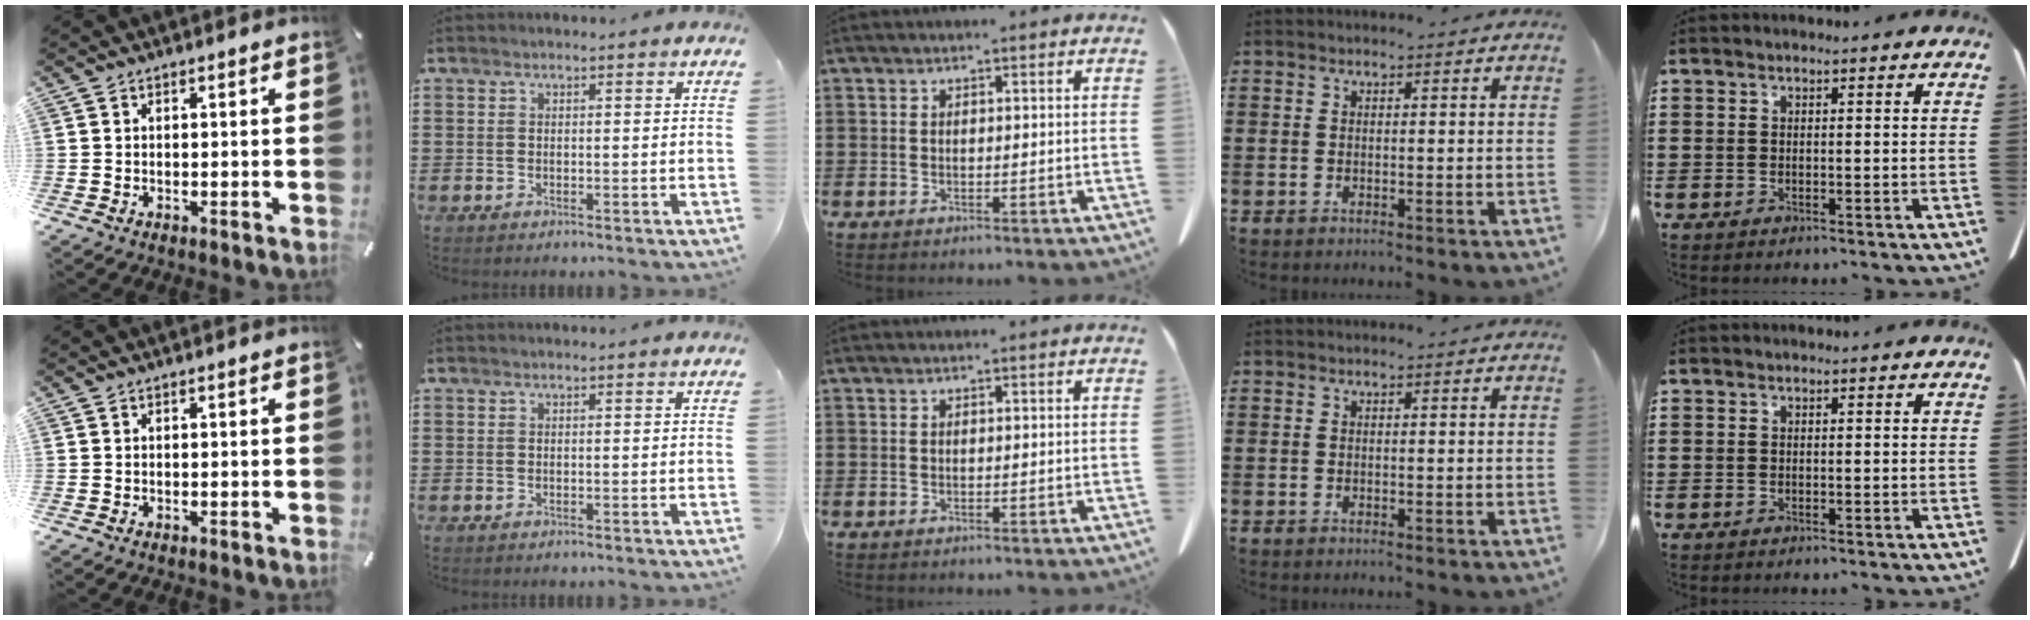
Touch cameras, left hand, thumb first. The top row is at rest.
{}